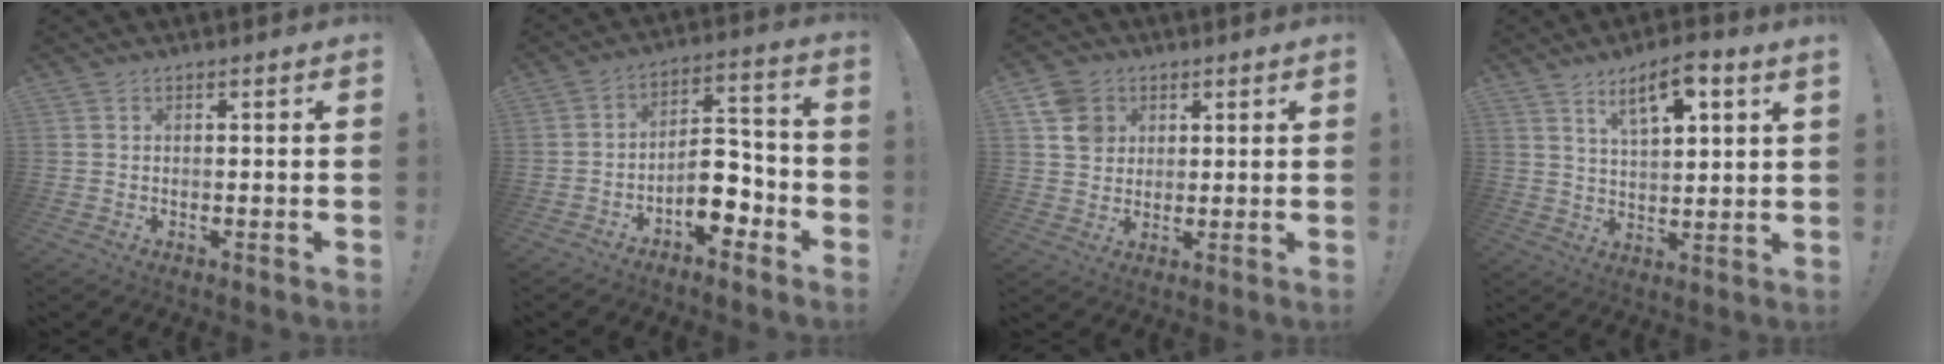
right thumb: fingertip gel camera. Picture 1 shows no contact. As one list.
[{"total": 11.1, "force": [-5.5, 6.2, 7.4], "torque": [-0.107, 0.037, -0.088]}, {"total": 9.8, "force": [3.9, 8.2, 3.5], "torque": [-0.054, -0.013, 0.082]}, {"total": 9.1, "force": [5.7, 2.1, 6.7], "torque": [-0.109, -0.022, 0.096]}]